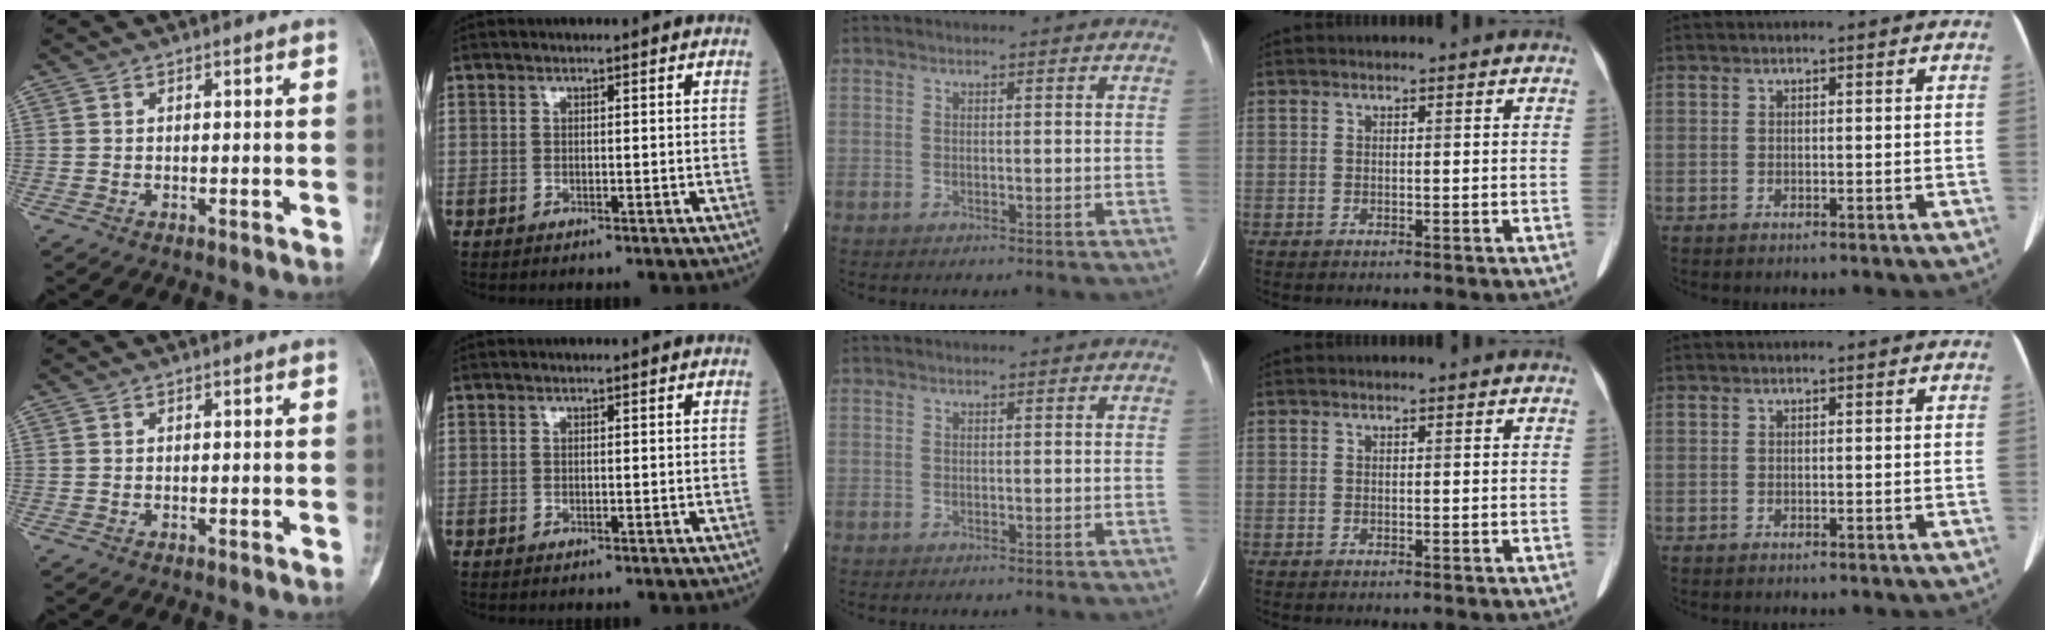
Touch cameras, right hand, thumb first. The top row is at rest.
{}